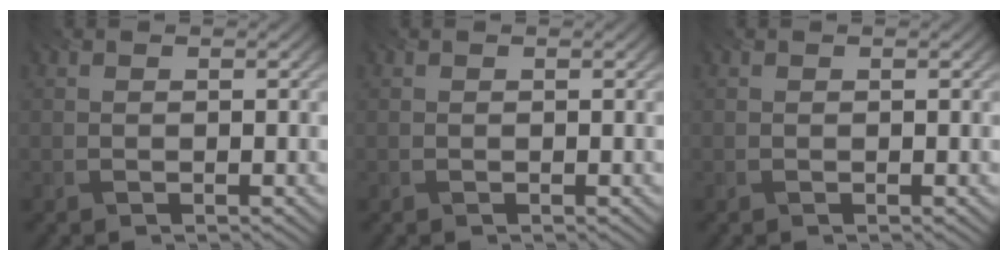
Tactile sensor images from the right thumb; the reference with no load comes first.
{"total": 0.0}
{"total": 0.0}